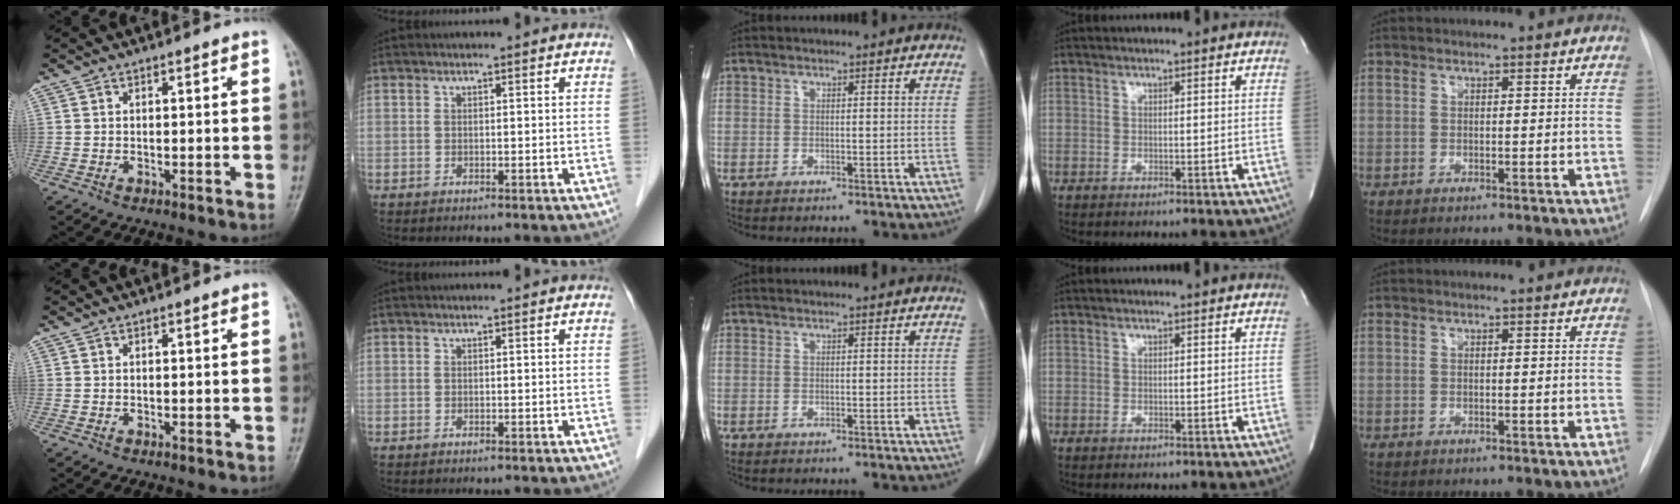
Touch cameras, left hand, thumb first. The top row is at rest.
{}